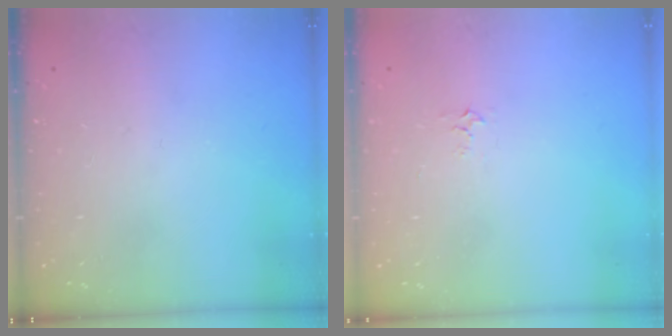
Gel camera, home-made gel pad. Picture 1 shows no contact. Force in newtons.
{"total": 3.2, "press": 3.1, "slide": 0.5}